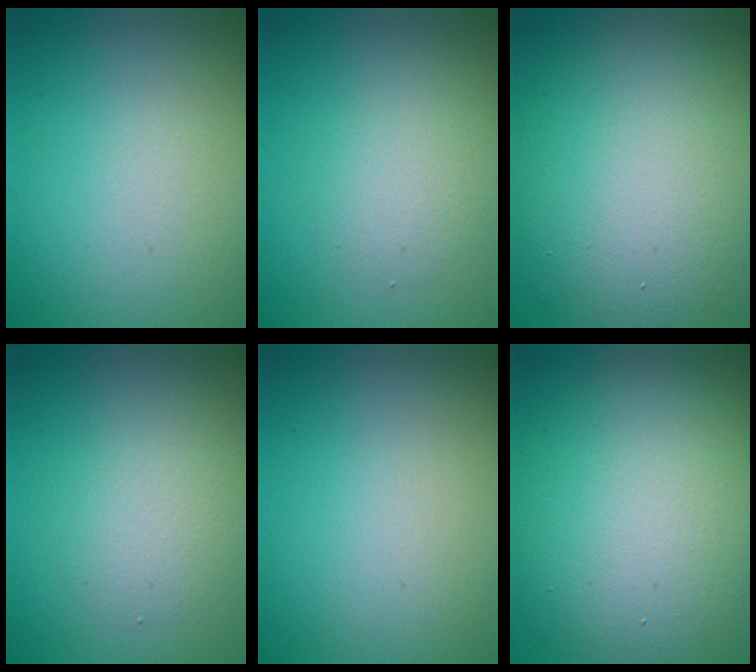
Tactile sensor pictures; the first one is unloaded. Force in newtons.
{"total": 2.3, "press": 2.3, "slide": 0.1}
{"total": 13.1, "press": 13.1, "slide": 1.0}
{"total": 2.5, "press": 2.5, "slide": 0.2}
{"total": 0.0}
{"total": 13.0, "press": 13.0, "slide": 0.9}